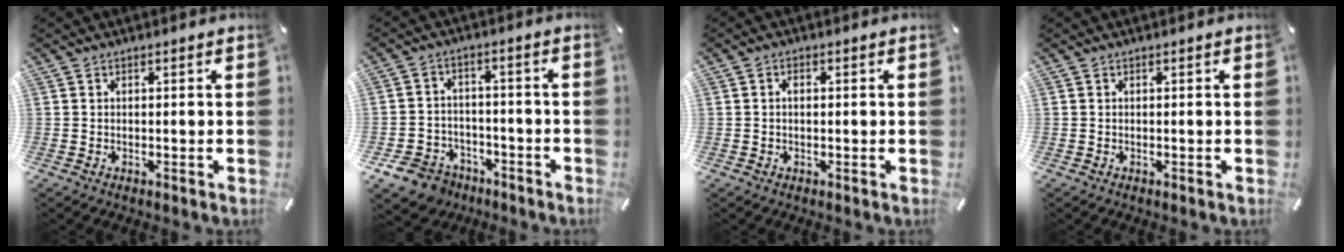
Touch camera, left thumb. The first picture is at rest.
{"total": 8.3, "force": [-5.4, 5.9, 2.1], "torque": [-0.048, 0.038, -0.100]}
{"total": 1.4, "force": [0.1, 0.8, 1.1], "torque": [-0.023, 0.004, -0.001]}
{"total": 0.0}